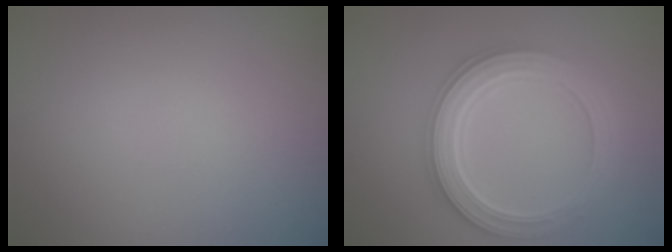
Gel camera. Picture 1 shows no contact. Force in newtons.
{"total": 5.5, "press": 5.4, "slide": 1.0}